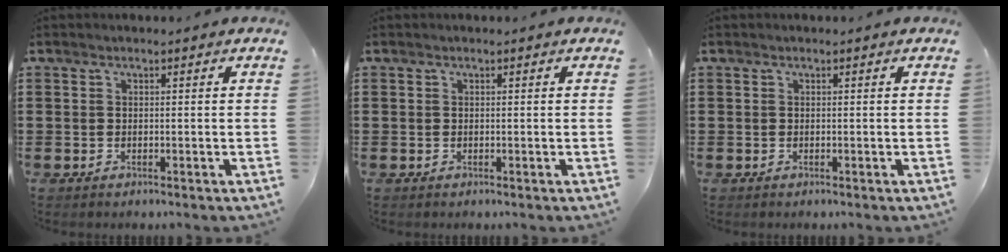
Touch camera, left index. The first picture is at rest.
{"total": 0.0}
{"total": 0.0}